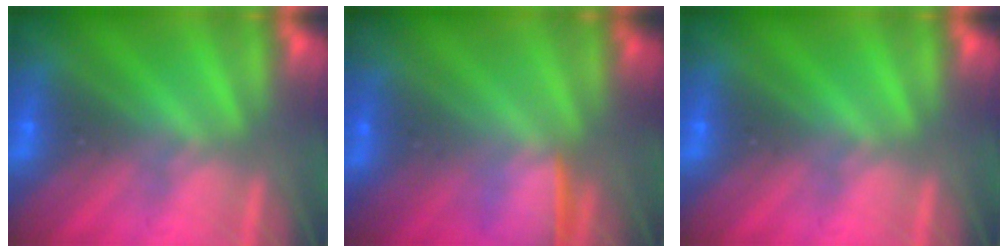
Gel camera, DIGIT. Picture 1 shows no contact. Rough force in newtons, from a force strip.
{"total": 1.3}
{"total": 0.0}